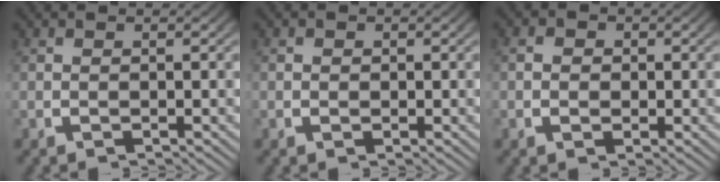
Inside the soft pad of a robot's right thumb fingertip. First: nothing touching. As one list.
[{"total": 0.7, "force": [0.0, 0.7, 0.3], "torque": [-0.003, -0.005, -0.001]}, {"total": 1.9, "force": [0.0, 1.7, 0.9], "torque": [-0.011, -0.003, -0.004]}]